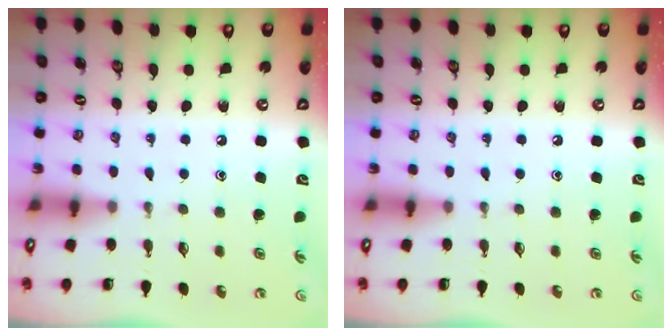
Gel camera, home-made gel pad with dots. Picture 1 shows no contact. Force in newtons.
{"total": 0.0}